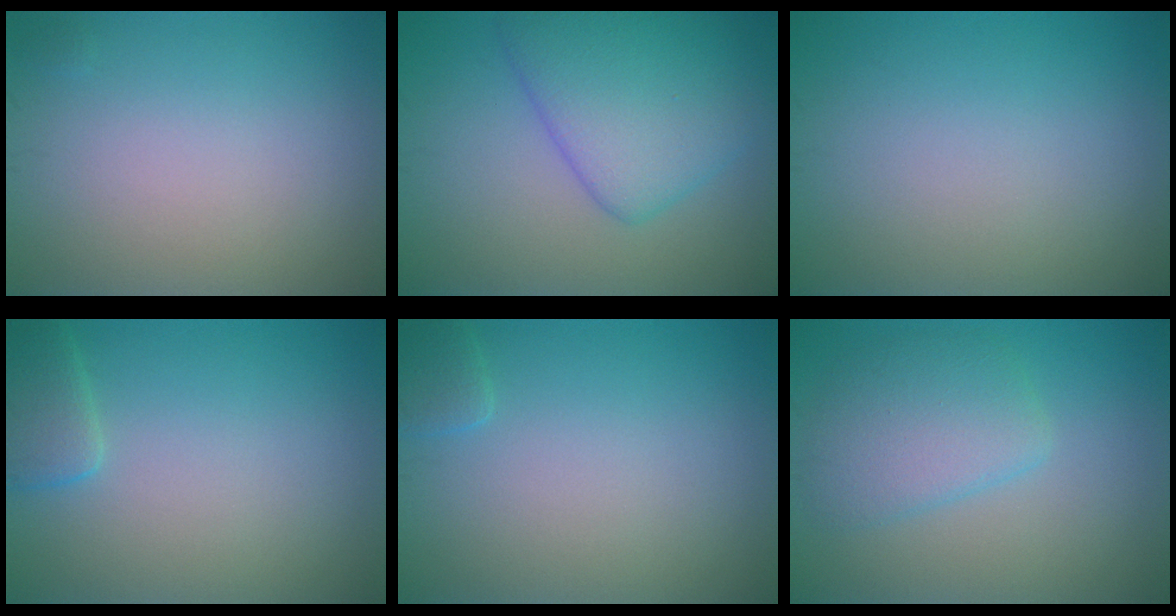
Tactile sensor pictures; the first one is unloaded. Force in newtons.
{"total": 6.5, "press": 6.5, "slide": 0.2}
{"total": 0.0}
{"total": 2.3, "press": 2.3, "slide": 0.2}
{"total": 1.3, "press": 1.3, "slide": 0.1}
{"total": 3.9, "press": 3.9, "slide": 0.4}